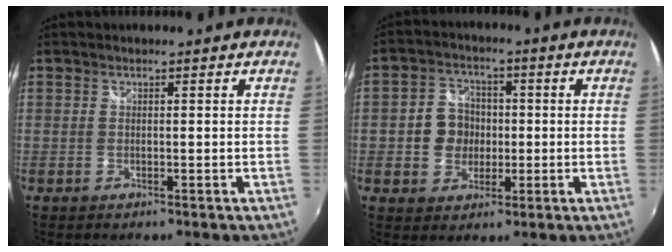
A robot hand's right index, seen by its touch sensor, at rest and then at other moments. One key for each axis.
{"total": 6.9, "fx": -0.5, "fy": 6.2, "fz": 2.8, "tx": -0.066, "ty": 0.021, "tz": -0.006}